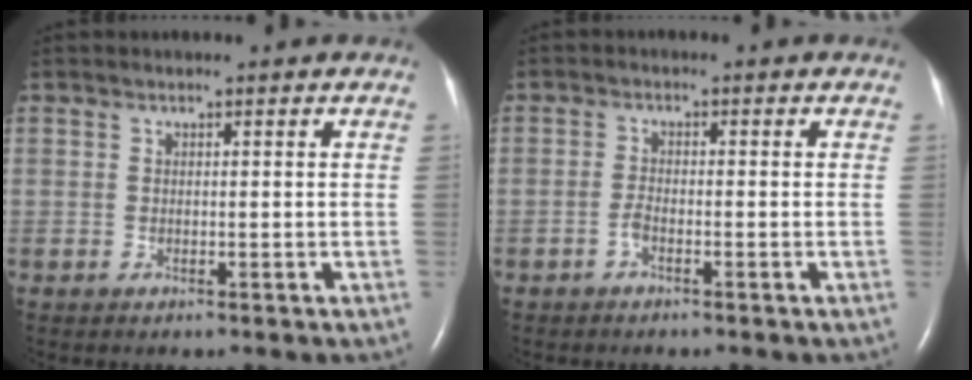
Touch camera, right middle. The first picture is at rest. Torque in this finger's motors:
{"motor_torque": [0.26, -0.18, -0.01, 0.01]}